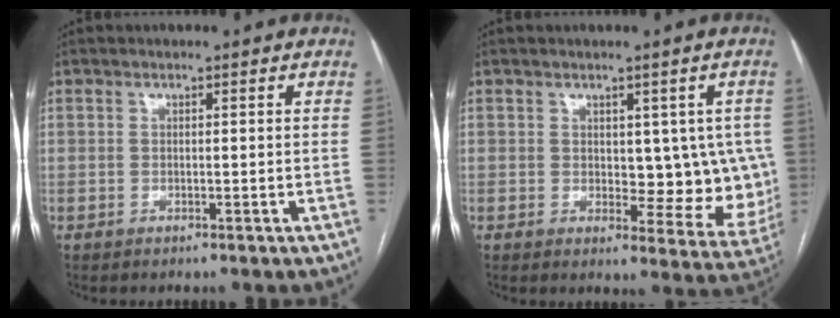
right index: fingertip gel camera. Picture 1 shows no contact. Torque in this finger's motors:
{"motor_torque": [0.88, -0.10, 0.17, 0.03]}